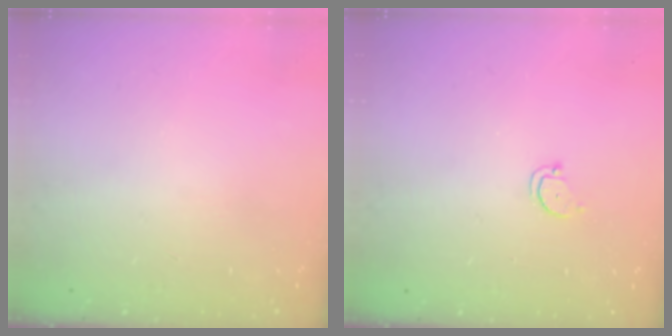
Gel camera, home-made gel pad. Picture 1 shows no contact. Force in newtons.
{"total": 2.0, "press": 2.0, "slide": 0.2}